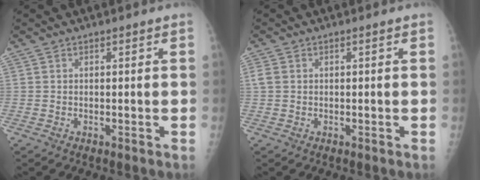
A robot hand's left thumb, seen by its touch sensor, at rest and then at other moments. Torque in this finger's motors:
{"motor_torque": [-0.17, 0.10, -0.14, -0.06, 0.09]}